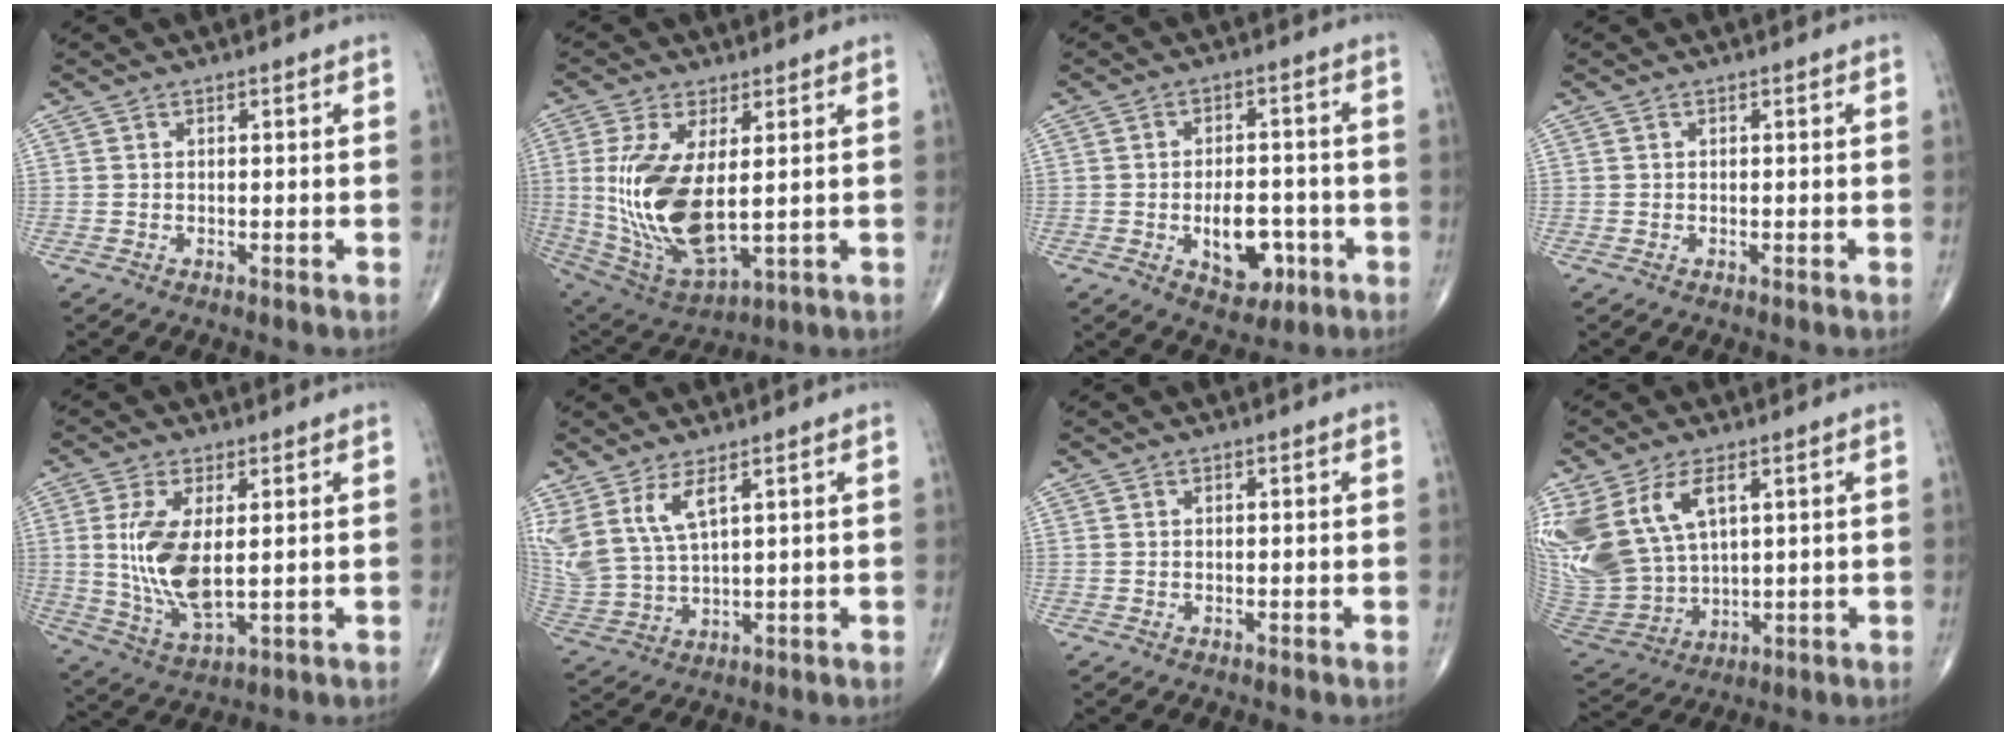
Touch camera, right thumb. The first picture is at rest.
{"total": 16.8, "force": [1.0, 7.3, 15.1], "torque": [-0.313, -0.023, 0.042]}
{"total": 8.7, "force": [-2.6, 5.2, 6.5], "torque": [-0.071, 0.017, -0.029]}
{"total": 0.0}
{"total": 11.6, "force": [1.2, 4.9, 10.4], "torque": [-0.217, -0.020, 0.037]}
{"total": 10.1, "force": [5.5, 3.7, 7.7], "torque": [-0.178, -0.027, 0.126]}
{"total": 0.0}
{"total": 16.1, "force": [6.3, 9.3, 11.6], "torque": [-0.248, -0.023, 0.142]}